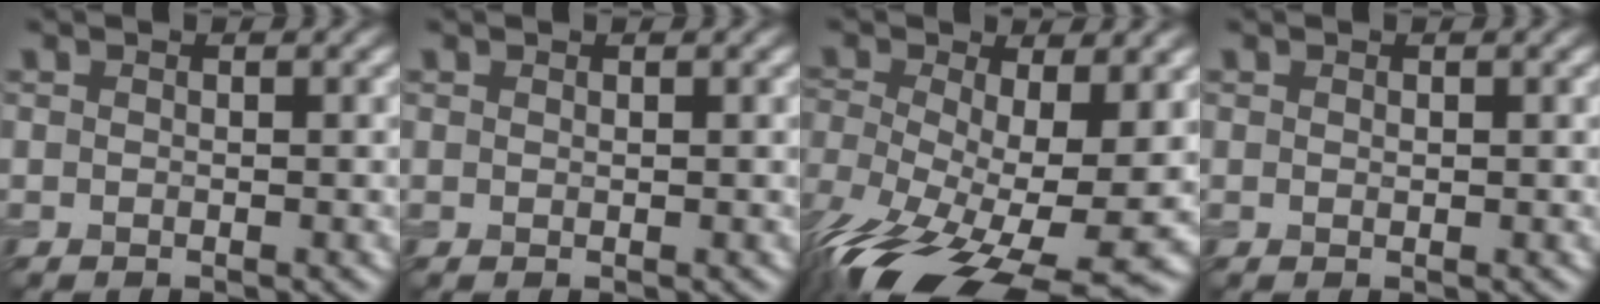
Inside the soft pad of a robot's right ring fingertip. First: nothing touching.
{"total": 0.0}
{"total": 13.9, "force": [-6.0, 5.3, 11.3], "torque": [-0.215, -0.034, -0.101]}
{"total": 0.0}